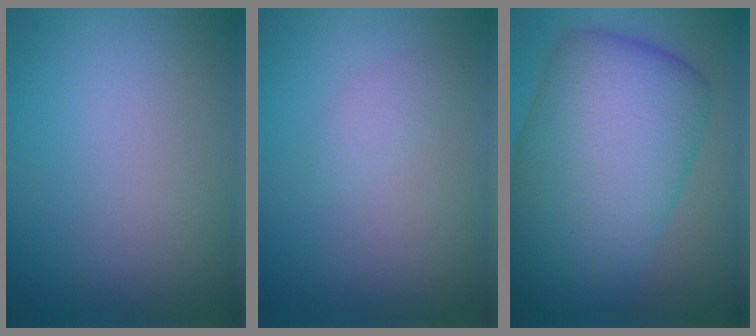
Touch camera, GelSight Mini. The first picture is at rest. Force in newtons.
{"total": 1.1, "press": 1.1, "slide": 0.0}
{"total": 13.5, "press": 13.5, "slide": 0.2}